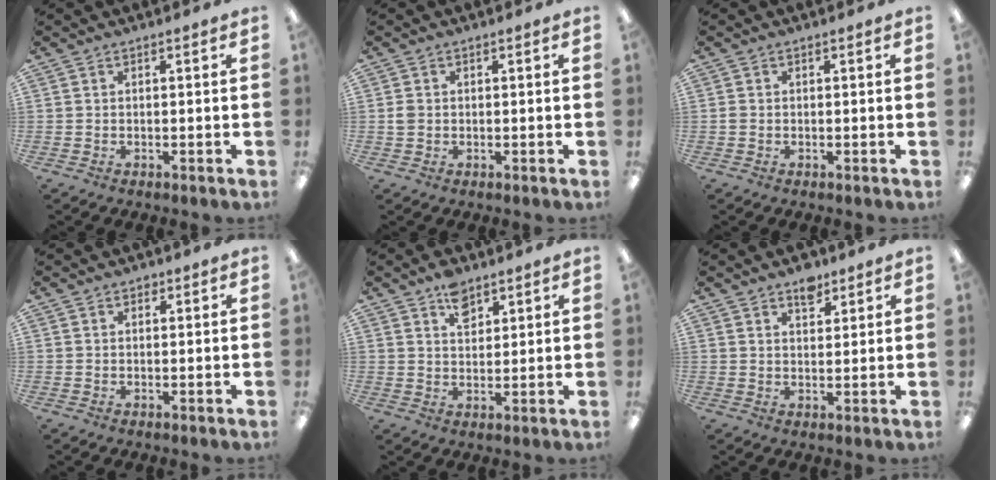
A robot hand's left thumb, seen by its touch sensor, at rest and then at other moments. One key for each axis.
{"total": 1.7, "fx": 0.1, "fy": 1.5, "fz": 0.8, "tx": -0.008, "ty": 0.001, "tz": -0.001}
{"total": 0.7, "fx": -0.1, "fy": 0.6, "fz": 0.3, "tx": -0.005, "ty": 0.004, "tz": -0.003}
{"total": 1.2, "fx": 0.9, "fy": 0.8, "fz": 0.3, "tx": -0.006, "ty": 0.003, "tz": 0.016}
{"total": 5.9, "fx": 4.0, "fy": 3.3, "fz": 2.8, "tx": -0.034, "ty": -0.018, "tz": 0.068}
{"total": 4.8, "fx": 3.7, "fy": 2.3, "fz": 1.8, "tx": -0.011, "ty": -0.020, "tz": 0.062}